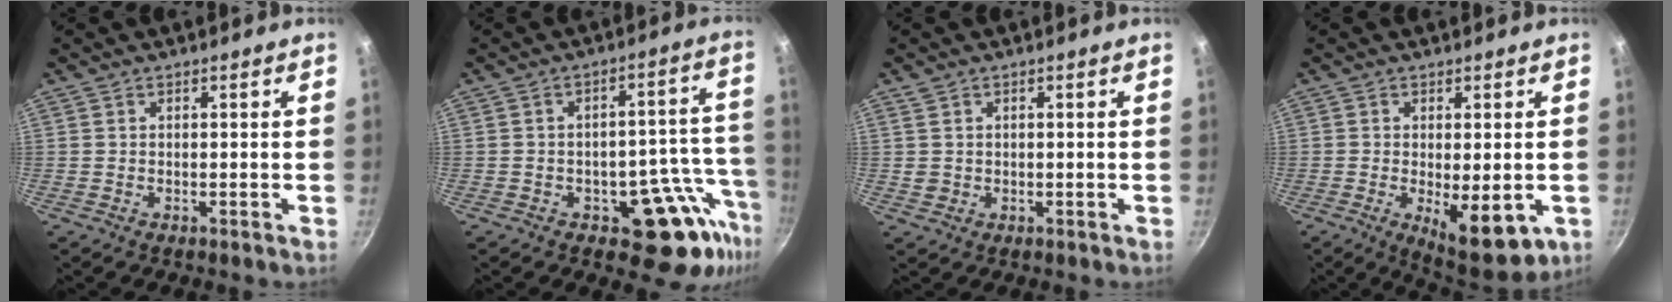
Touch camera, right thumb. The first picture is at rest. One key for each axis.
{"total": 12.9, "fx": -6.9, "fy": 5.6, "fz": 9.4, "tx": -0.070, "ty": 0.067, "tz": -0.083}
{"total": 2.0, "fx": 0.7, "fy": 1.8, "fz": 0.5, "tx": -0.002, "ty": -0.005, "tz": 0.016}
{"total": 10.6, "fx": -3.0, "fy": 4.1, "fz": 9.3, "tx": -0.126, "ty": -0.018, "tz": -0.031}